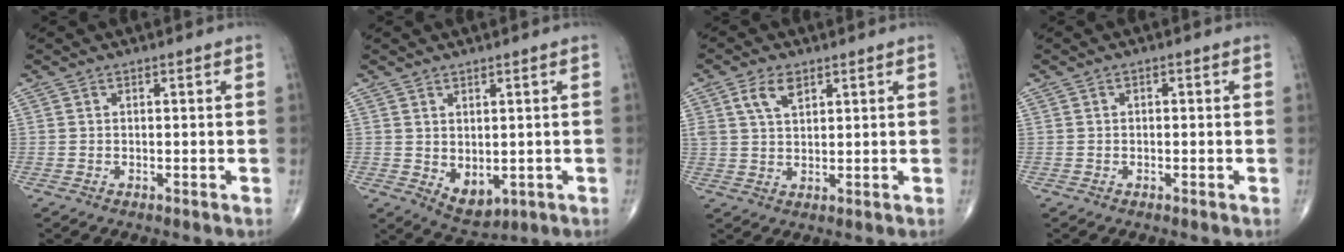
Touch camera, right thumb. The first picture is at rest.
{"total": 5.3, "force": [-0.3, 3.3, 4.1], "torque": [-0.048, -0.007, 0.017]}
{"total": 5.0, "force": [2.6, 2.6, 3.3], "torque": [-0.057, -0.008, 0.052]}
{"total": 0.6, "force": [0.1, 0.4, 0.5], "torque": [-0.005, 0.002, -0.001]}